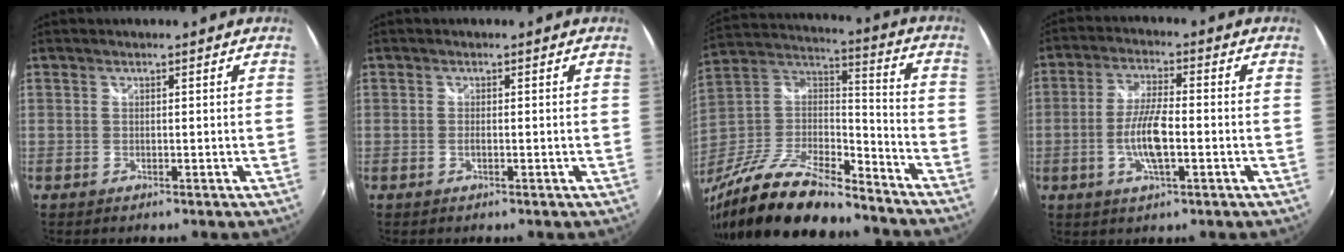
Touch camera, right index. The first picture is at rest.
{"total": 0.7, "force": [-0.2, 0.0, 0.6], "torque": [-0.011, 0.000, -0.006]}
{"total": 24.6, "force": [-18.8, 7.2, 14.0], "torque": [-0.278, -0.020, -0.323]}
{"total": 7.7, "force": [-2.0, 1.7, 7.3], "torque": [-0.147, -0.001, -0.040]}